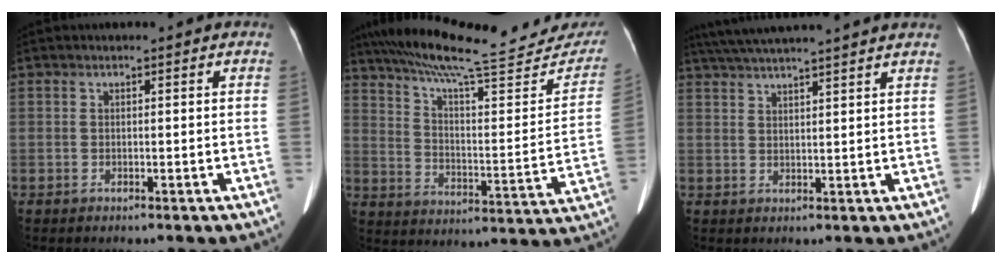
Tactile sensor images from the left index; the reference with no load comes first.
{"total": 28.0, "force": [24.5, 4.5, 12.6], "torque": [-0.200, -0.038, 0.321]}
{"total": 14.3, "force": [12.7, -0.7, 6.7], "torque": [-0.123, 0.033, 0.180]}